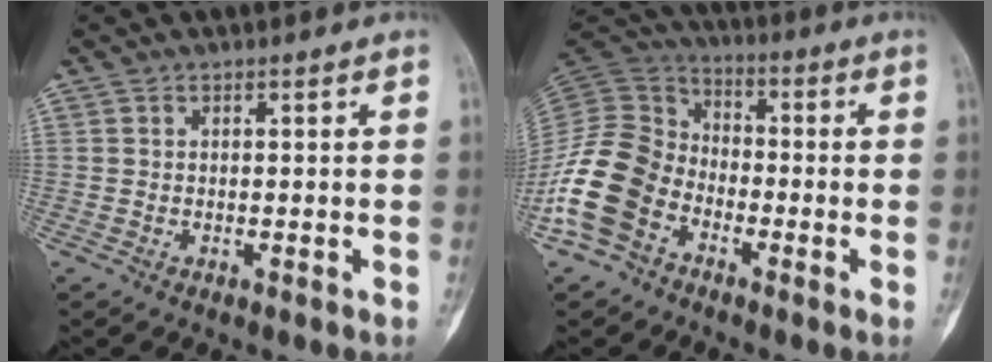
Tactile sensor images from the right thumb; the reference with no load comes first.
{"total": 14.9, "force": [-6.7, 10.9, 7.6], "torque": [-0.146, 0.054, -0.143]}